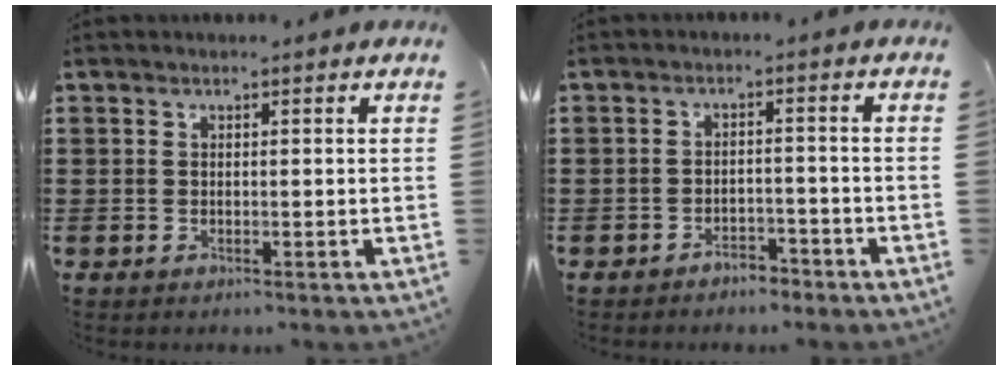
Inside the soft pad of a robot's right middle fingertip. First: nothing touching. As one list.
[{"total": 2.7, "force": [-2.6, 0.5, 0.2], "torque": [-0.011, 0.003, -0.056]}]